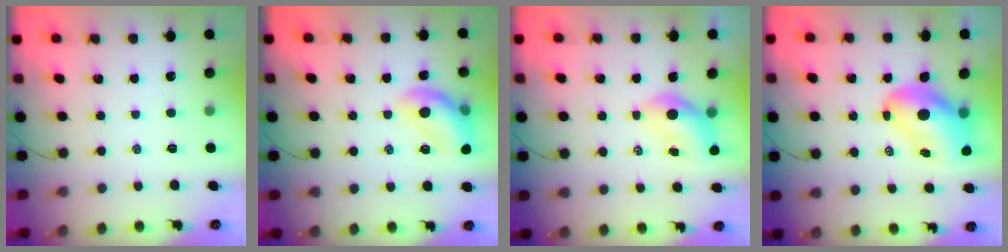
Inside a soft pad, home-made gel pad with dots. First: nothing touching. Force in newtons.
{"total": 13.5, "press": 13.4, "slide": 1.5}
{"total": 5.7, "press": 5.6, "slide": 0.9}
{"total": 12.0, "press": 11.5, "slide": 3.6}